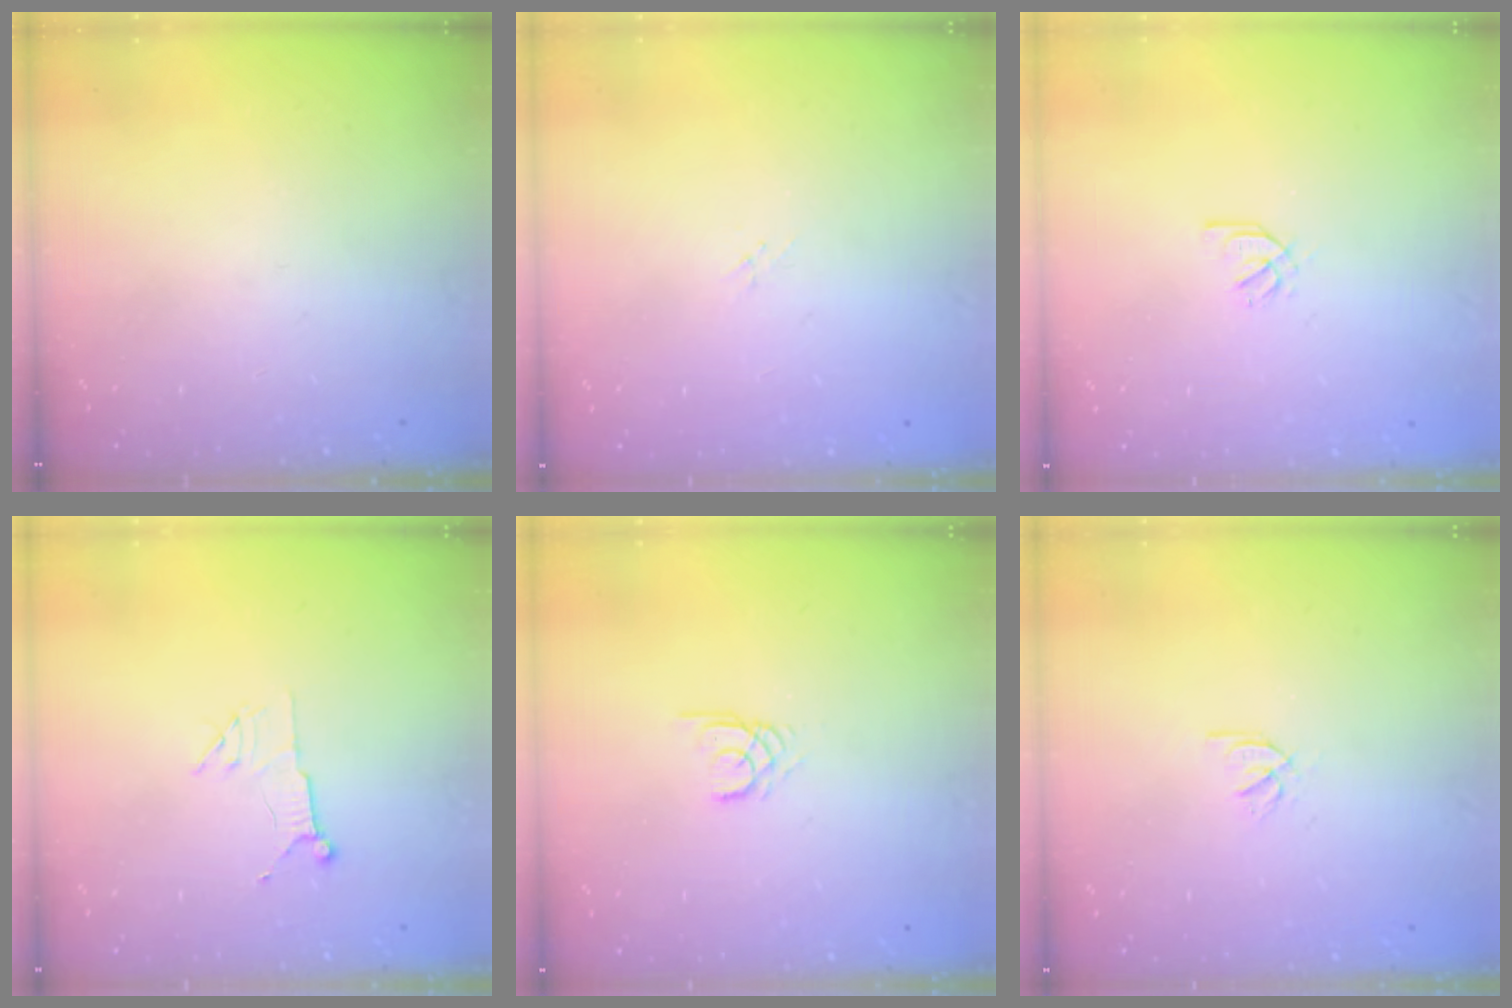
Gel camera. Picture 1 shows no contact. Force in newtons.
{"total": 1.7, "press": 1.6, "slide": 0.2}
{"total": 1.8, "press": 1.8, "slide": 0.4}
{"total": 5.5, "press": 5.4, "slide": 0.8}
{"total": 2.4, "press": 2.4, "slide": 0.1}
{"total": 2.2, "press": 2.2, "slide": 0.2}